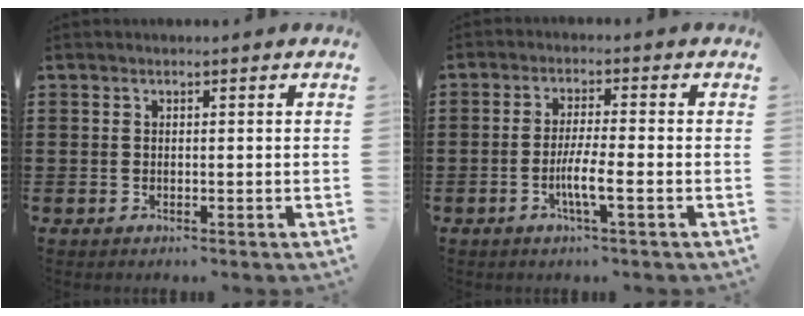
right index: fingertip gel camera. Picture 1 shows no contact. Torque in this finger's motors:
{"motor_torque": [1.22, -0.26, 0.43, 0.12]}